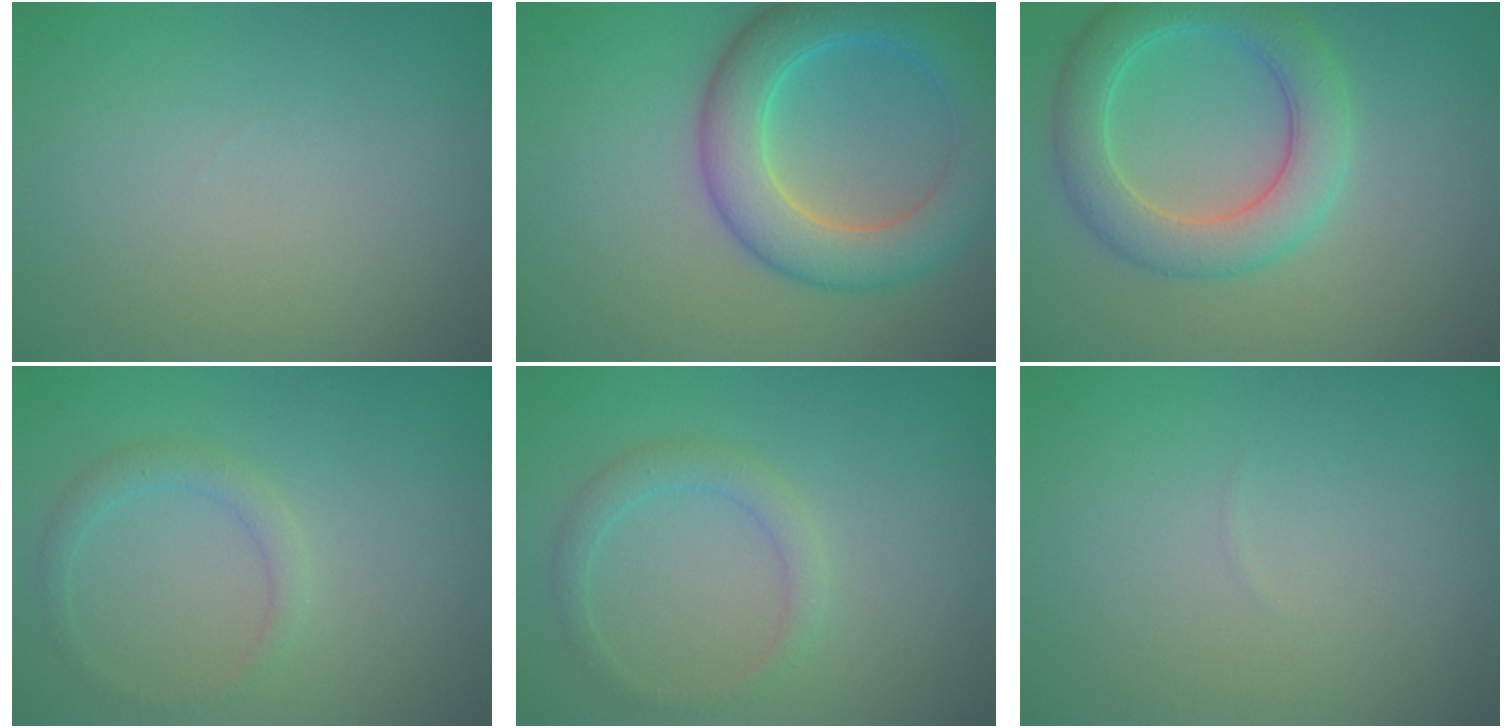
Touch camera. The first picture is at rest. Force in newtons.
{"total": 7.1, "press": 7.1, "slide": 0.1}
{"total": 5.4, "press": 5.4, "slide": 0.1}
{"total": 1.7, "press": 1.7, "slide": 0.1}
{"total": 2.0, "press": 2.0, "slide": 0.1}
{"total": 0.0}